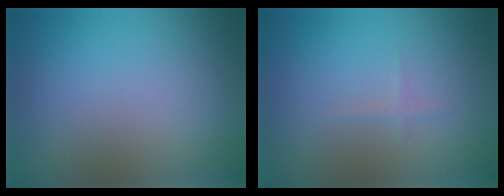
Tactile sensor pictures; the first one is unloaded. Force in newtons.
{"total": 0.5, "press": 0.5, "slide": 0.0}